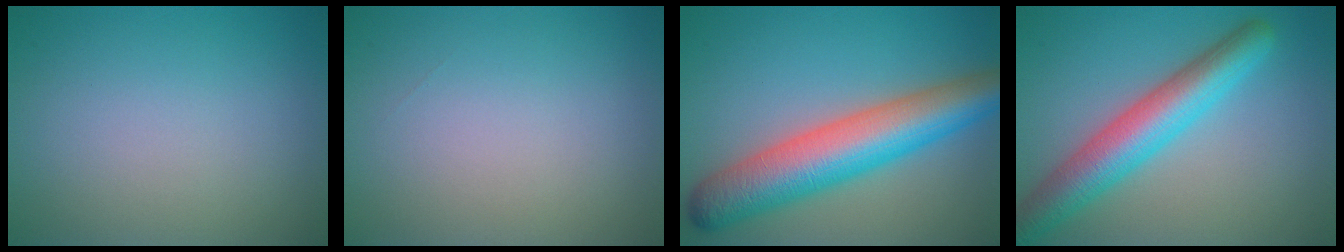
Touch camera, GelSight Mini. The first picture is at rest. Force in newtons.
{"total": 0.0}
{"total": 9.3, "press": 9.3, "slide": 0.4}
{"total": 6.7, "press": 6.7, "slide": 0.2}